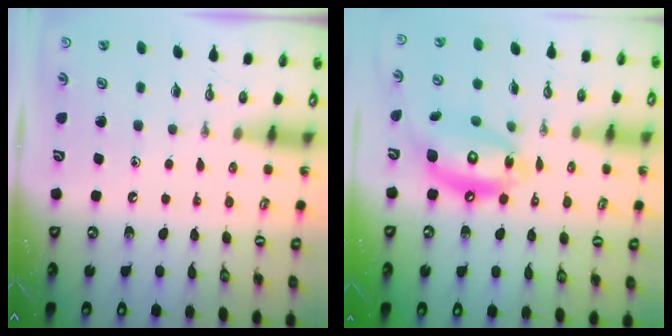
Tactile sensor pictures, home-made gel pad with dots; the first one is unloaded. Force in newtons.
{"total": 15.5, "press": 15.4, "slide": 2.0}